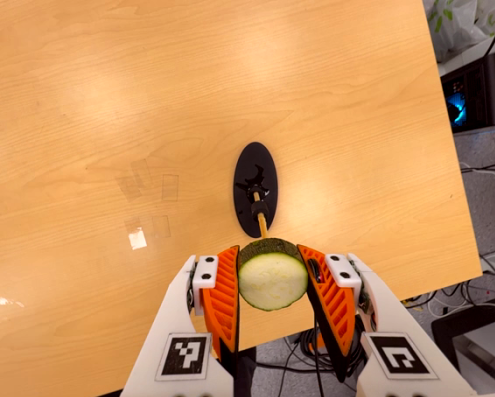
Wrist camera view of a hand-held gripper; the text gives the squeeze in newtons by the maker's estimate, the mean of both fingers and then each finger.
{"total": 12.1, "left": 11.0, "right": 13.2}